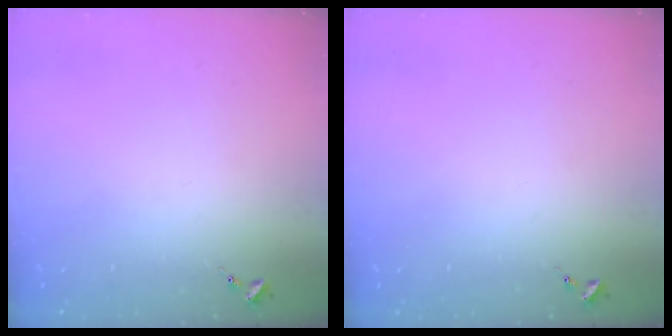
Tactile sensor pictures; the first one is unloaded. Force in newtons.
{"total": 0.0}